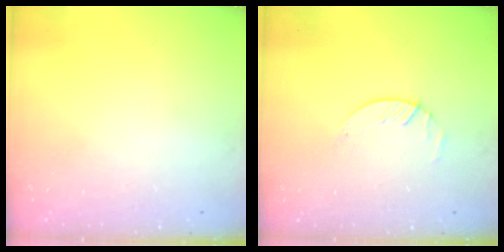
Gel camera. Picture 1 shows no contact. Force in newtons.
{"total": 1.7, "press": 1.6, "slide": 0.2}